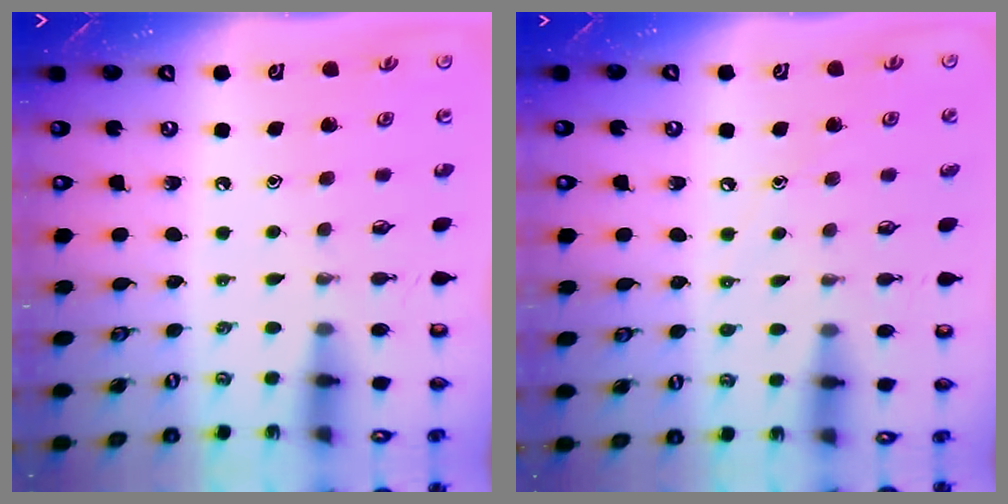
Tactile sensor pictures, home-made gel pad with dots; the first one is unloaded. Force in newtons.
{"total": 3.8, "press": 3.8, "slide": 0.5}